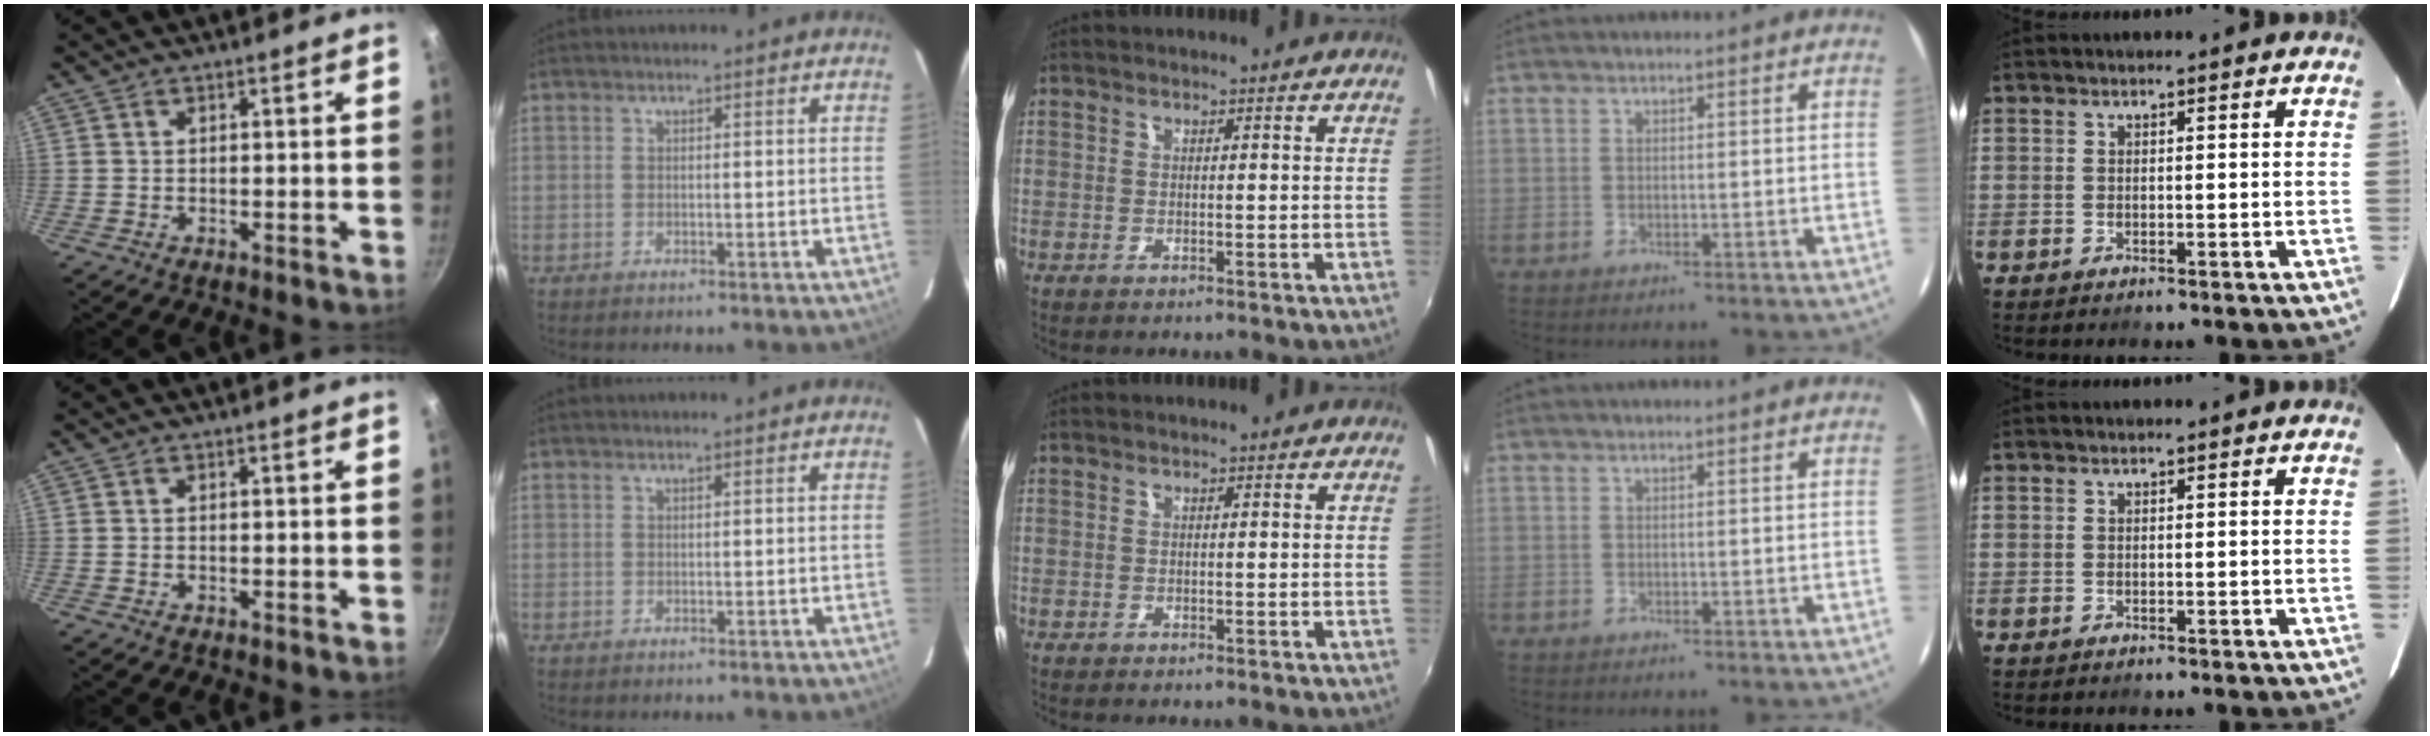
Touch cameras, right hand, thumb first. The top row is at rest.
{}